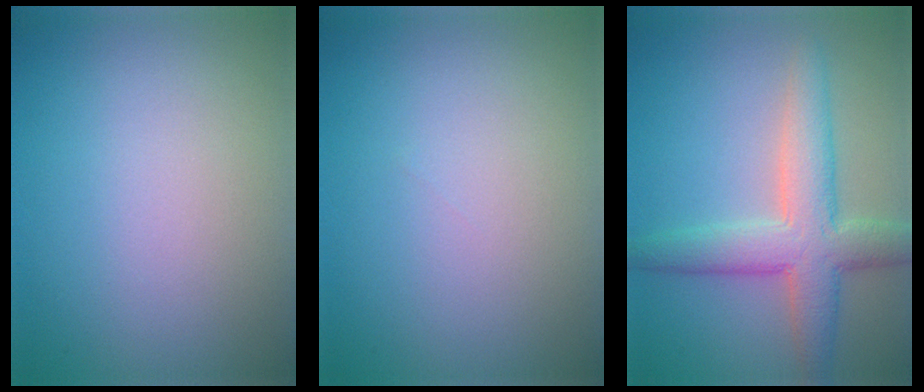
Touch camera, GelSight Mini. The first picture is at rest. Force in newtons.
{"total": 0.0}
{"total": 5.7, "press": 5.7, "slide": 0.3}